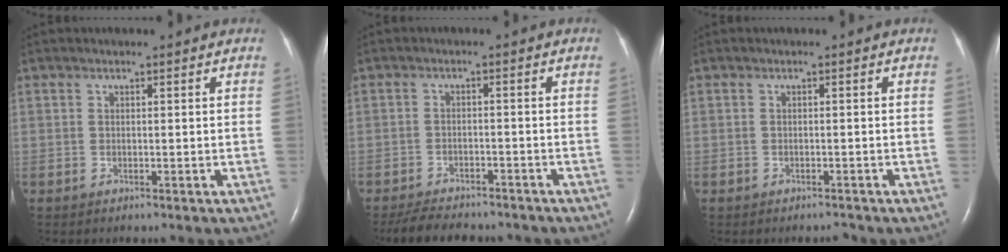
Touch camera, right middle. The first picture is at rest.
{"total": 9.3, "force": [-8.2, 2.6, 3.3], "torque": [-0.060, -0.010, -0.118]}
{"total": 0.9, "force": [-0.8, 0.4, 0.1], "torque": [-0.002, 0.001, -0.011]}